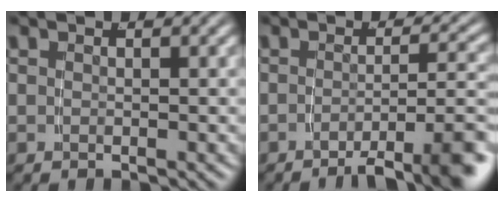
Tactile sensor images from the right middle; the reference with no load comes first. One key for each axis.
{"total": 6.5, "fx": -4.2, "fy": 1.0, "fz": 4.9, "tx": -0.051, "ty": 0.000, "tz": -0.068}